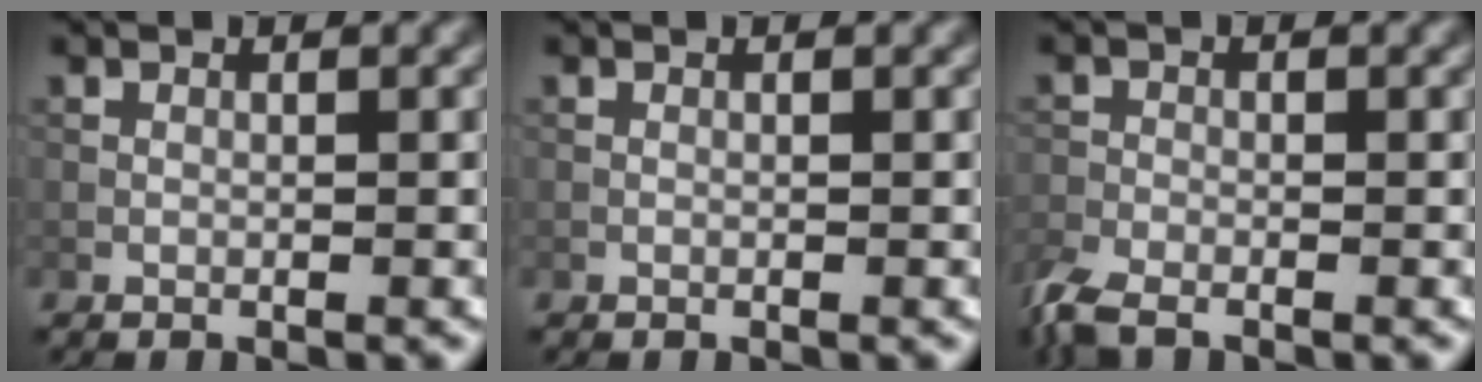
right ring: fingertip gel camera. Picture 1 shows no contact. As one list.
[{"total": 0.0}, {"total": 3.5, "force": [-2.8, 1.3, 1.7], "torque": [-0.040, -0.013, -0.068]}]